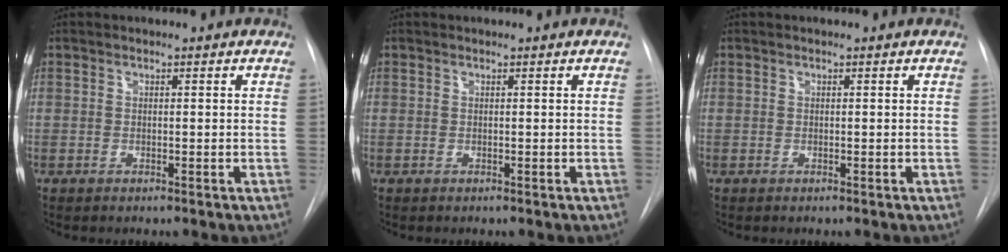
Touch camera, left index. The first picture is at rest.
{"total": 0.0}
{"total": 0.0}